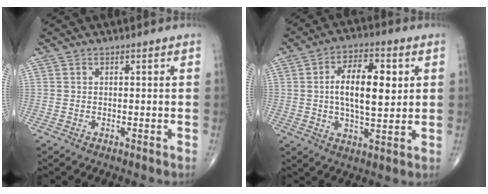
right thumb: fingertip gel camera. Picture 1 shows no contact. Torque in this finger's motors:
{"motor_torque": [-0.10, 0.64, 0.57, 0.16, 0.22]}